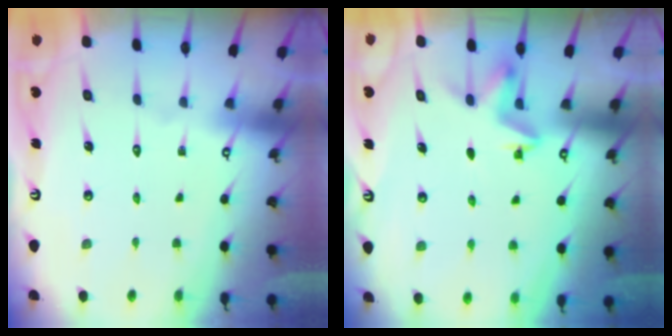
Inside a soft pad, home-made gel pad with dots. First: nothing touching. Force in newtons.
{"total": 3.9, "press": 3.8, "slide": 1.0}